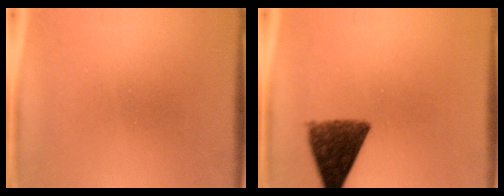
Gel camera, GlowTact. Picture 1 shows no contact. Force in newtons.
{"total": 9.7}